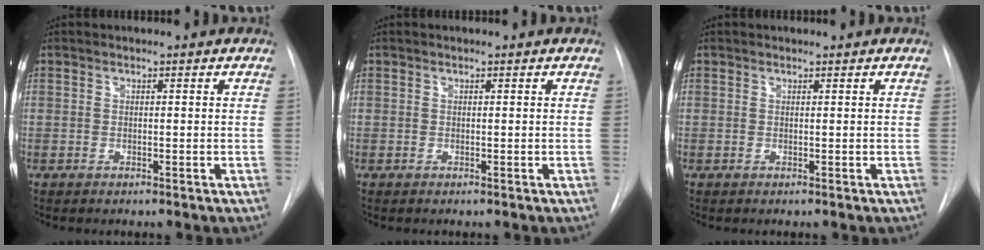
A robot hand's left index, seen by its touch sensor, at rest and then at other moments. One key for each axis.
{"total": 0.0}
{"total": 0.0}